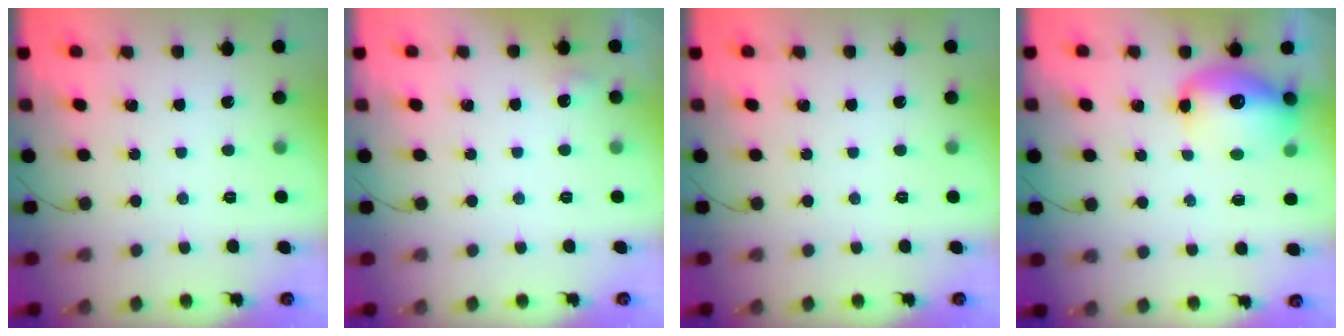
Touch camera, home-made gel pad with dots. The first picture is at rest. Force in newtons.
{"total": 4.0, "press": 3.7, "slide": 1.4}
{"total": 0.0}
{"total": 12.9, "press": 12.6, "slide": 2.6}